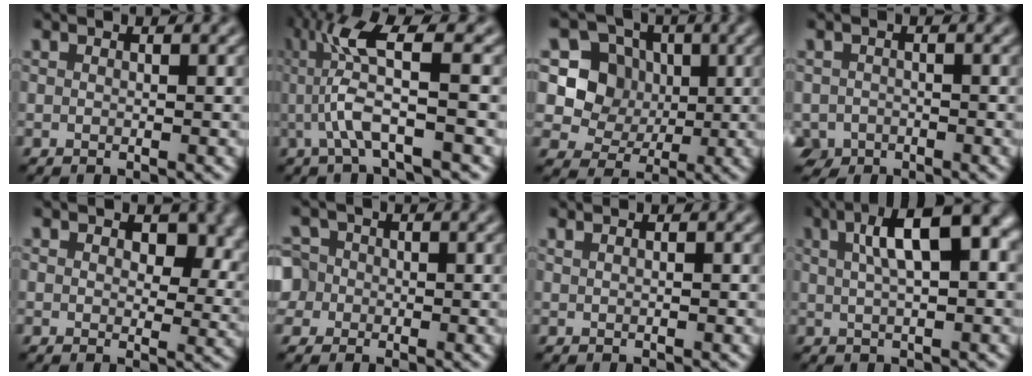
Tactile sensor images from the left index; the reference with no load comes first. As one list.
[{"total": 5.9, "force": [0.2, 0.9, 5.8], "torque": [-0.121, 0.011, 0.005]}, {"total": 4.6, "force": [0.4, 4.3, 1.6], "torque": [-0.023, -0.004, 0.000]}, {"total": 2.4, "force": [-1.6, 1.7, 0.4], "torque": [-0.009, -0.008, -0.032]}, {"total": 6.3, "force": [2.6, 3.7, 4.3], "torque": [-0.066, -0.010, 0.041]}, {"total": 4.4, "force": [-0.1, 4.2, 1.5], "torque": [-0.031, 0.032, -0.030]}, {"total": 0.8, "force": [0.4, 0.5, 0.5], "torque": [-0.006, -0.003, 0.006]}, {"total": 8.5, "force": [2.6, 2.7, 7.6], "torque": [-0.115, 0.020, 0.040]}]